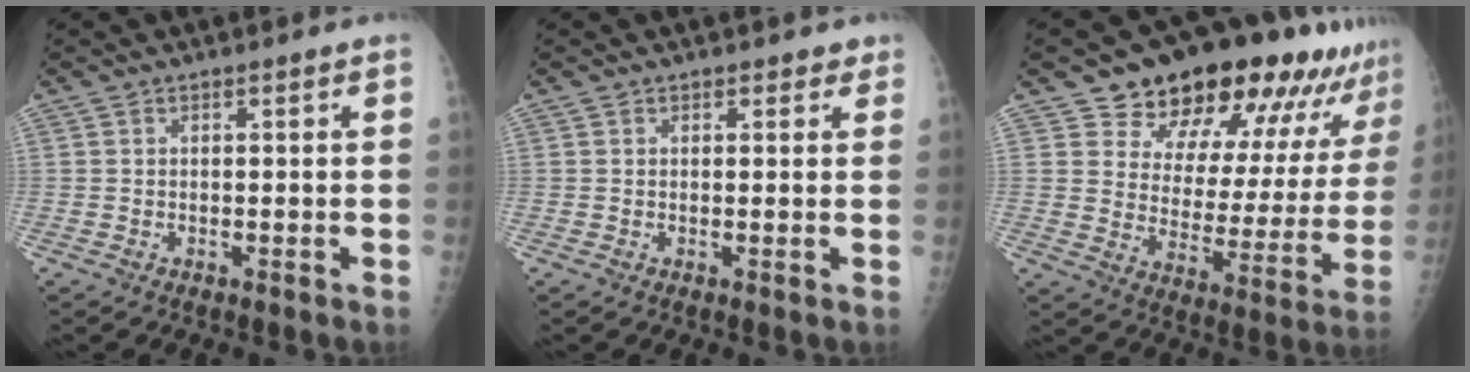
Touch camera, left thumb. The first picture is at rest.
{"total": 1.6, "force": [1.1, 1.1, 0.4], "torque": [0.014, -0.004, 0.007]}
{"total": 21.9, "force": [16.6, 9.6, 10.5], "torque": [-0.108, -0.080, 0.226]}